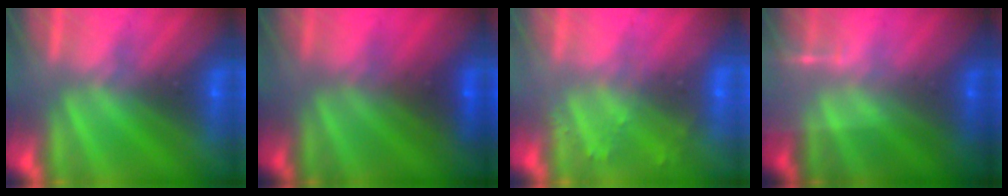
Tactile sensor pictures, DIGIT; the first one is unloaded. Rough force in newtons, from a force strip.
{"total": 1.5}
{"total": 2.2}
{"total": 1.8}